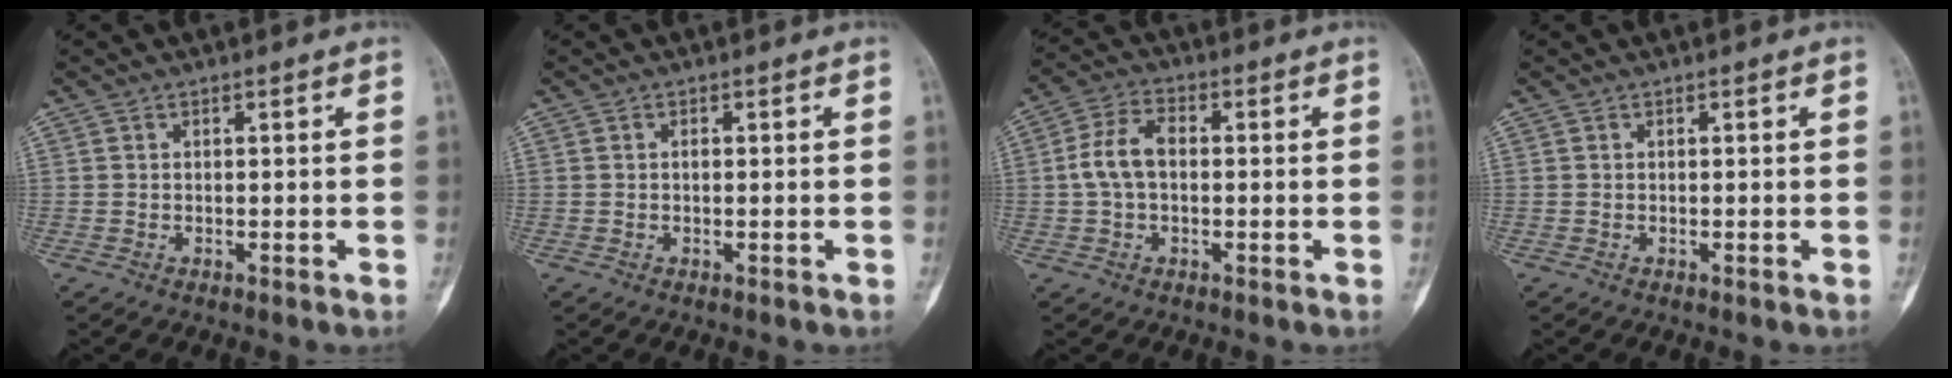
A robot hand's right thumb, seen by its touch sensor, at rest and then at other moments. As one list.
[{"total": 0.5, "force": [0.0, 0.3, 0.4], "torque": [-0.009, 0.001, -0.001]}, {"total": 7.3, "force": [0.0, 4.5, 5.7], "torque": [-0.115, 0.023, -0.006]}, {"total": 0.0}]